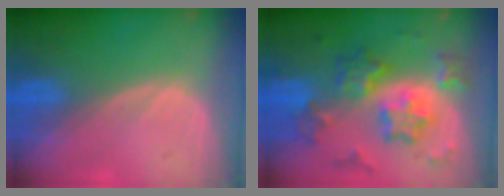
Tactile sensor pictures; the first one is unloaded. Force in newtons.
{"total": 9.4, "press": 9.4, "slide": 0.8}